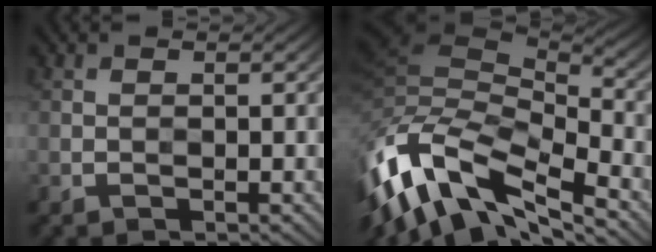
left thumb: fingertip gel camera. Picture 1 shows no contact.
{"total": 16.1, "force": [-7.2, 7.4, 12.3], "torque": [-0.305, -0.028, -0.120]}